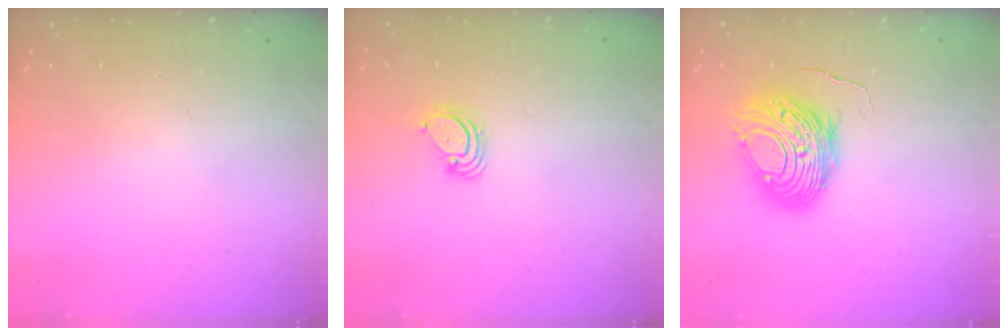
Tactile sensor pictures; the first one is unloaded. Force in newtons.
{"total": 3.7, "press": 3.7, "slide": 0.2}
{"total": 11.8, "press": 11.7, "slide": 1.0}